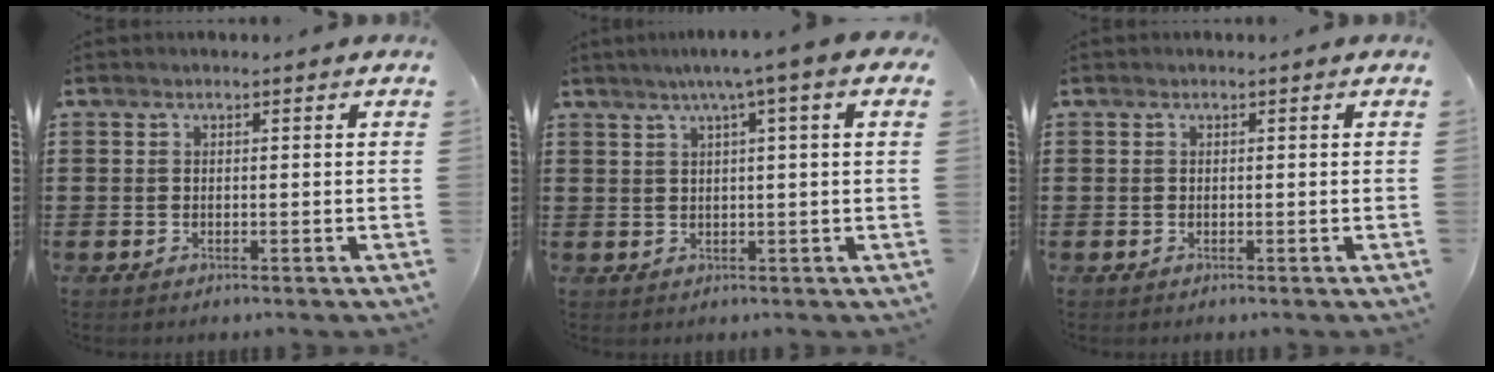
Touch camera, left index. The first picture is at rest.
{"total": 4.2, "force": [1.4, -0.5, 3.9], "torque": [-0.077, -0.002, 0.018]}
{"total": 0.0}